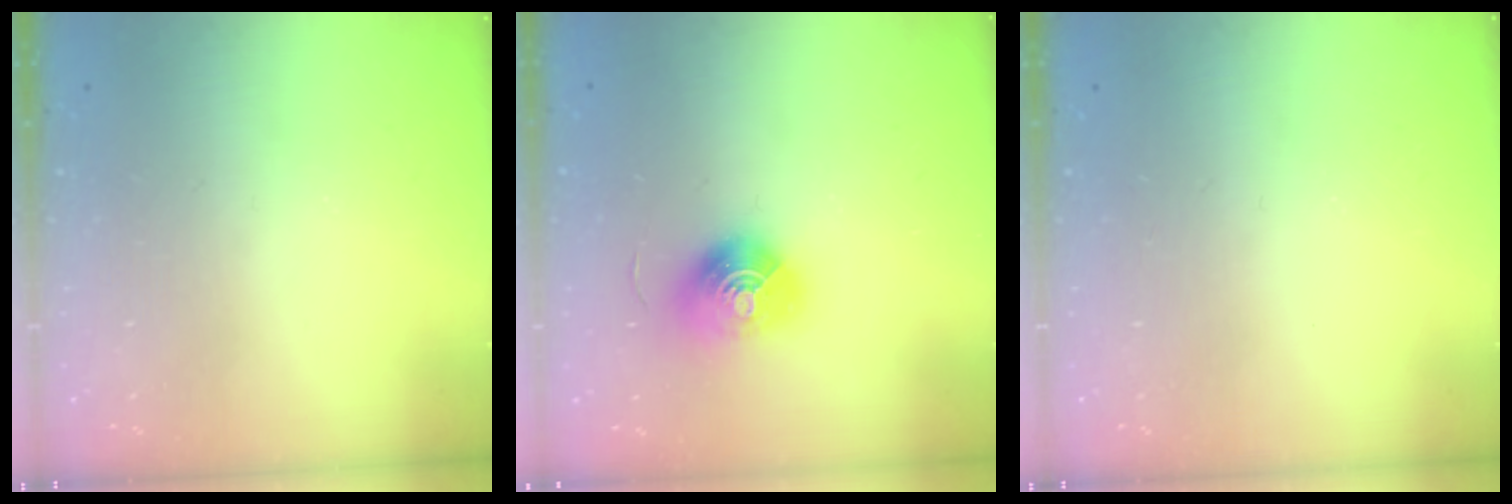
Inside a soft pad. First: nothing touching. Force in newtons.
{"total": 10.4, "press": 10.4, "slide": 0.3}
{"total": 0.0}